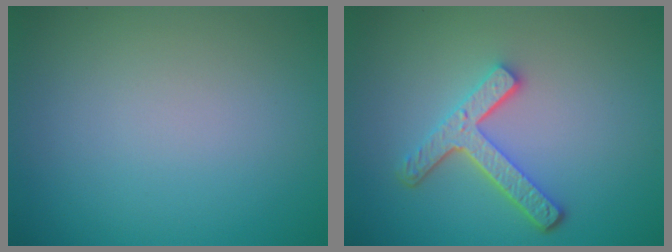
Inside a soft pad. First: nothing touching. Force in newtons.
{"total": 4.1, "press": 3.2, "slide": 2.6}